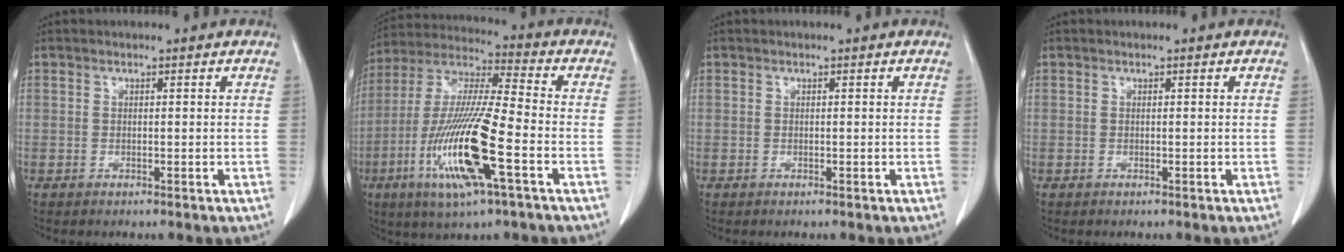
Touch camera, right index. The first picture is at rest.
{"total": 17.5, "force": [-5.9, 1.4, 16.4], "torque": [-0.340, -0.020, -0.111]}
{"total": 0.0}
{"total": 0.0}